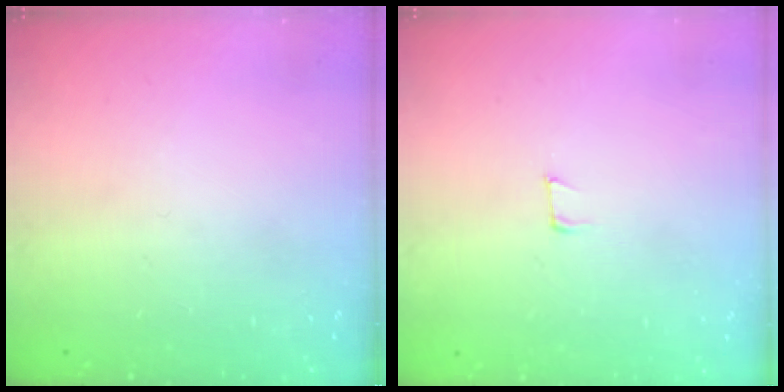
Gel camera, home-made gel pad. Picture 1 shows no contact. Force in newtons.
{"total": 4.1, "press": 4.0, "slide": 1.1}